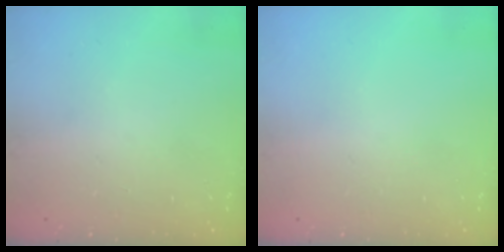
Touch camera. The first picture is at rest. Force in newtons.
{"total": 0.0}